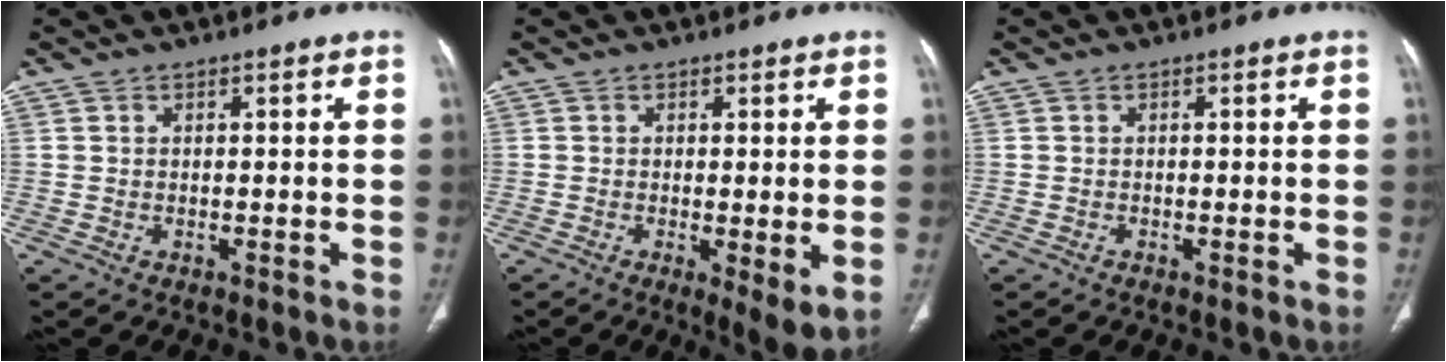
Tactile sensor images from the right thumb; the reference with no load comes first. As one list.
[{"total": 5.4, "force": [-0.9, 1.5, 5.1], "torque": [-0.085, -0.021, -0.014]}, {"total": 0.0}]